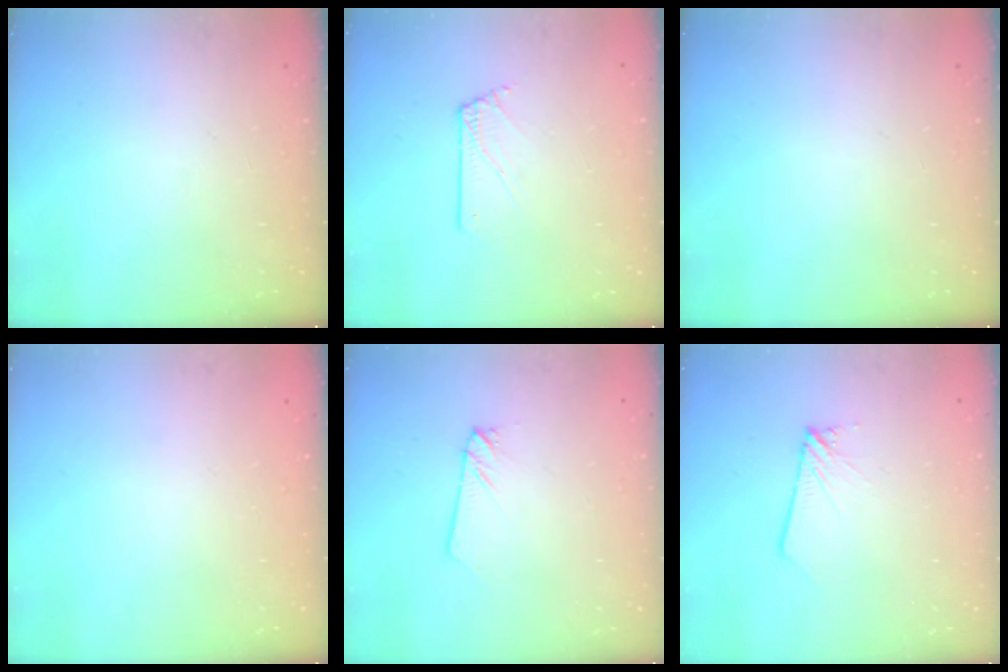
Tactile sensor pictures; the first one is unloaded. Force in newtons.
{"total": 1.7, "press": 1.7, "slide": 0.2}
{"total": 0.0}
{"total": 0.0}
{"total": 1.6, "press": 1.6, "slide": 0.0}
{"total": 1.6, "press": 1.6, "slide": 0.1}